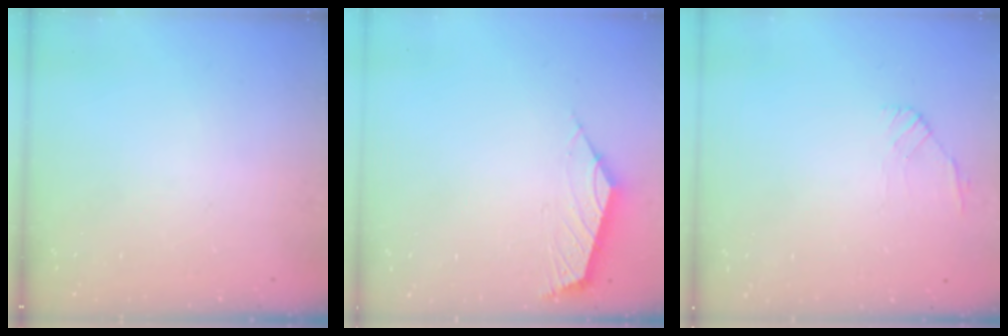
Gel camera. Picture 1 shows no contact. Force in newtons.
{"total": 2.6, "press": 2.5, "slide": 0.6}
{"total": 2.8, "press": 2.6, "slide": 0.8}